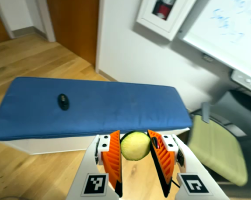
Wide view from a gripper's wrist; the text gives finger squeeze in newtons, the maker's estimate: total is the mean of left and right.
{"total": 8.5, "left": 8.3, "right": 8.8}